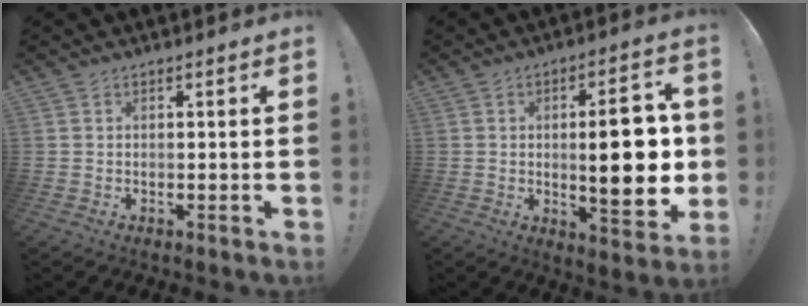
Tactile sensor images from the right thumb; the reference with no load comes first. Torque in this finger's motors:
{"motor_torque": [0.25, 0.38, 1.14, 0.18, 0.07]}